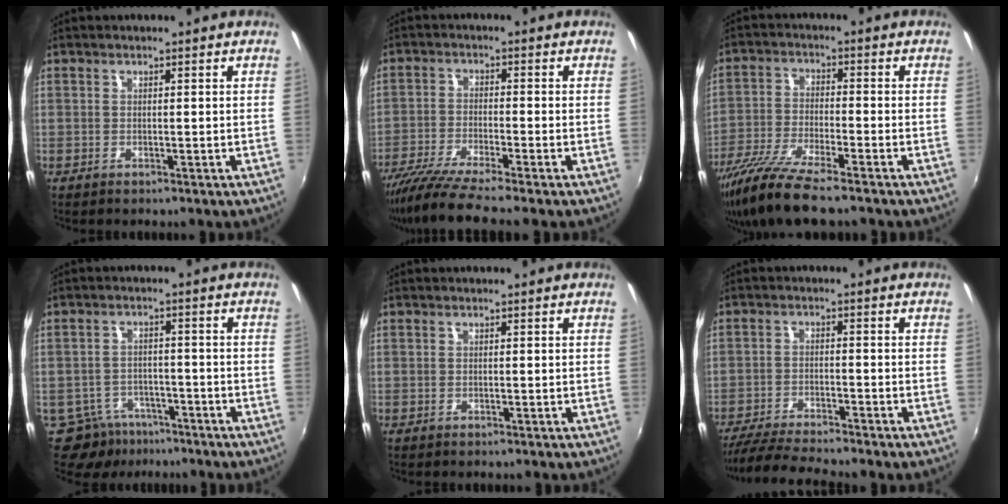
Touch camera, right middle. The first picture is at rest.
{"total": 9.3, "force": [-7.9, -0.8, 4.9], "torque": [-0.107, -0.034, -0.141]}
{"total": 11.1, "force": [-8.6, 1.3, 6.9], "torque": [-0.151, -0.031, -0.166]}
{"total": 8.6, "force": [-6.2, 5.7, 1.8], "torque": [-0.050, 0.007, -0.091]}
{"total": 0.0}
{"total": 10.0, "force": [-9.1, 0.4, 4.2], "torque": [-0.106, -0.019, -0.156]}